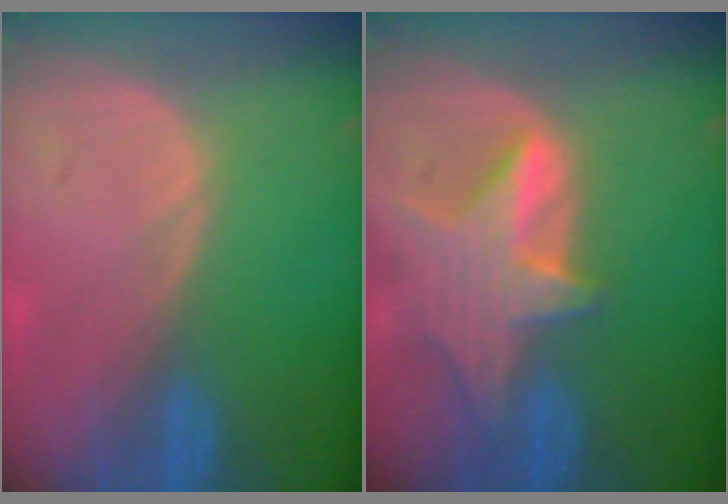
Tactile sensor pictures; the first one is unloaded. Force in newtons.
{"total": 7.4, "press": 6.9, "slide": 2.5}